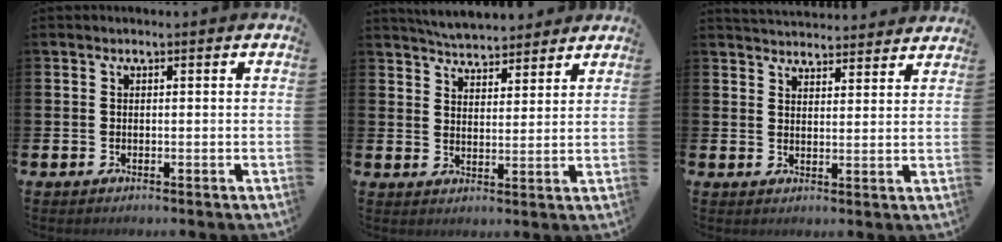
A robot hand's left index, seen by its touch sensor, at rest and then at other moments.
{"total": 5.1, "force": [5.0, 0.7, 0.2], "torque": [-0.019, -0.027, 0.091]}
{"total": 4.3, "force": [4.2, 0.6, -0.1], "torque": [-0.008, -0.025, 0.077]}